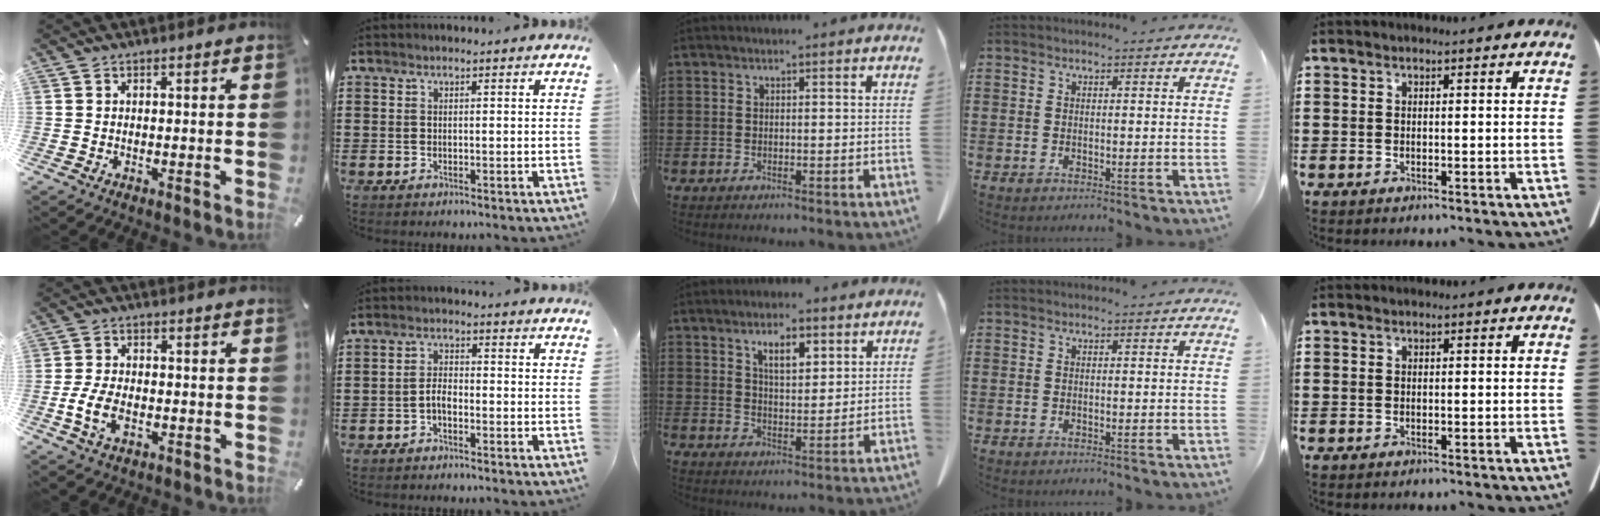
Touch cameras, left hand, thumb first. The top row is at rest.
{"thumb": {"total": 7.7, "force": [-2.6, 4.9, 5.3], "torque": [-0.115, 0.008, -0.046]}, "index": {"total": 2.6, "force": [-1.4, 1.1, 2.0], "torque": [-0.044, 0.003, -0.029]}, "middle": {"total": 5.9, "force": [4.2, 2.1, 3.5], "torque": [-0.064, -0.007, 0.072]}}